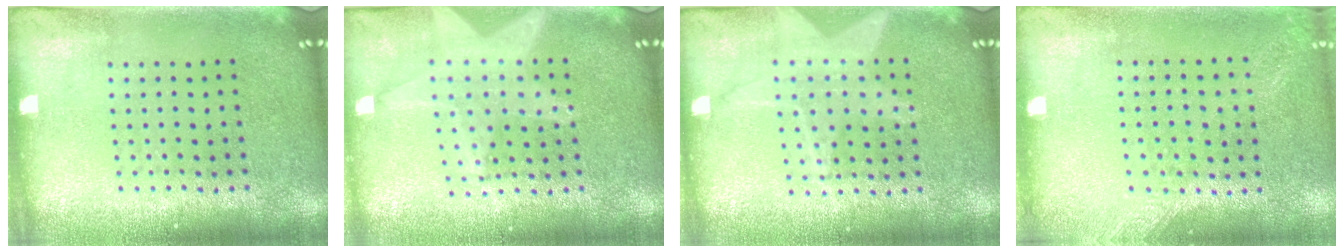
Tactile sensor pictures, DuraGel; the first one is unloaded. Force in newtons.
{"total": 2.1, "press": 1.7, "slide": 1.2}
{"total": 1.3, "press": 1.2, "slide": 0.3}
{"total": 1.4, "press": 1.3, "slide": 0.4}